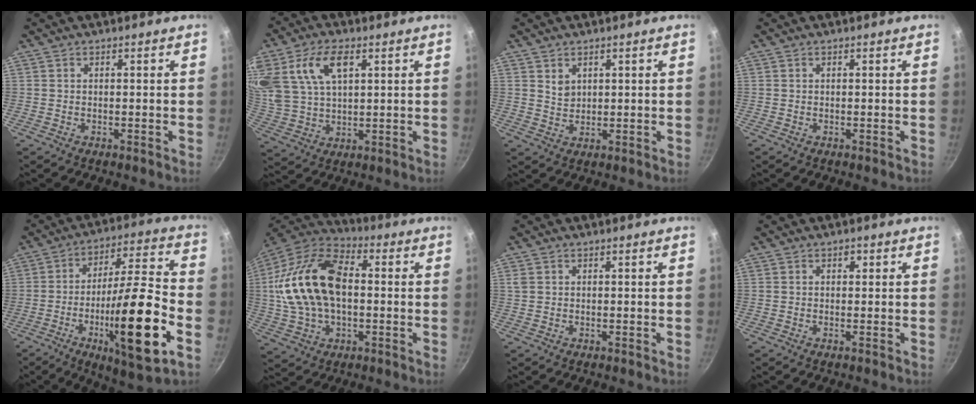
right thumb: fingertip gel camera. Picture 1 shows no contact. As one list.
[{"total": 13.5, "force": [5.4, 7.6, 9.8], "torque": [-0.188, -0.007, 0.109]}, {"total": 2.8, "force": [1.4, 2.1, 1.2], "torque": [-0.013, -0.007, 0.031]}, {"total": 0.0}, {"total": 22.8, "force": [-7.1, 4.6, 21.1], "torque": [-0.336, 0.028, -0.113]}, {"total": 21.7, "force": [1.0, 13.4, 17.0], "torque": [-0.317, 0.033, 0.010]}, {"total": 0.9, "force": [0.3, 0.8, 0.4], "torque": [-0.010, 0.004, 0.006]}, {"total": 1.1, "force": [0.3, 0.6, 0.8], "torque": [-0.013, 0.004, 0.003]}]